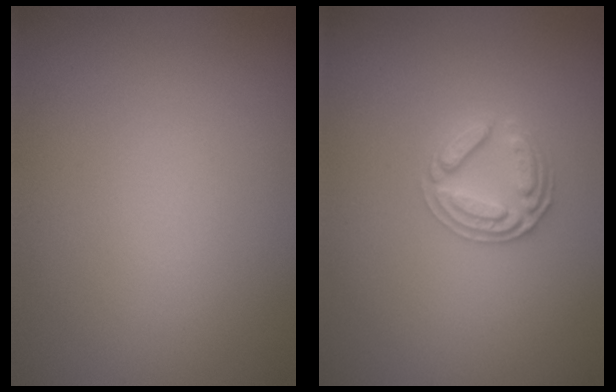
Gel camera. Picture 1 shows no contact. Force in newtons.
{"total": 2.6, "press": 2.5, "slide": 0.6}